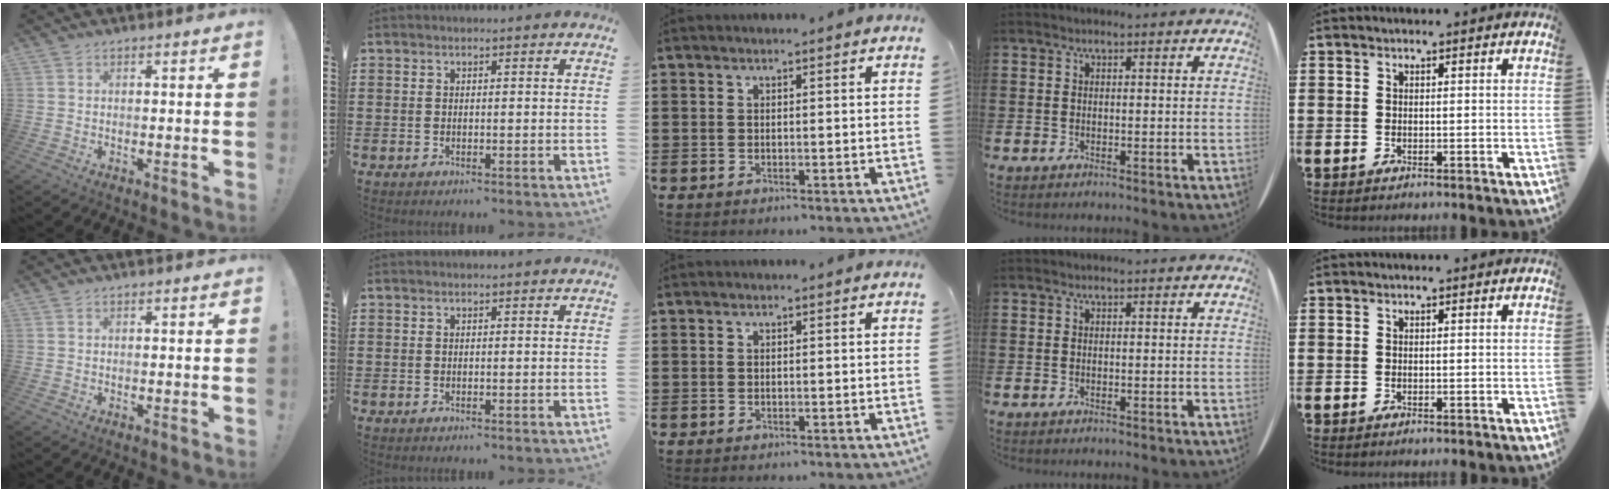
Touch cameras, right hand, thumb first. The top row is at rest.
{}